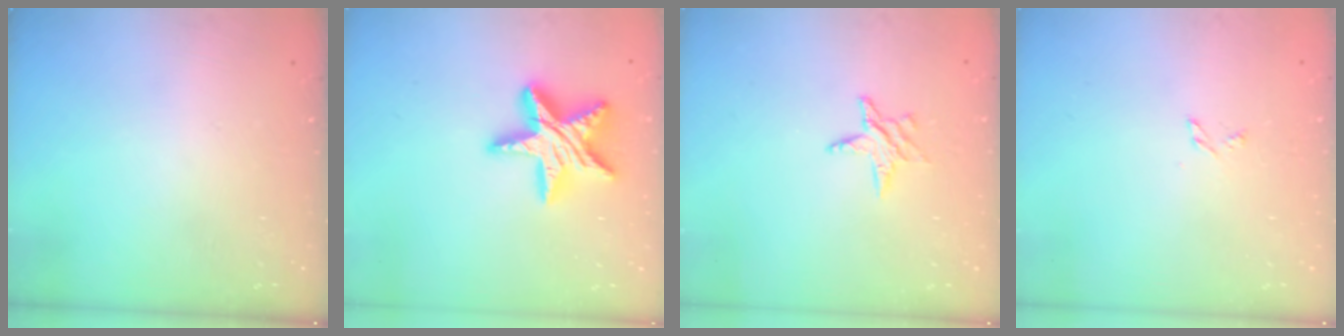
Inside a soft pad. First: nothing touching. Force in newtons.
{"total": 16.3, "press": 16.2, "slide": 1.1}
{"total": 5.3, "press": 5.3, "slide": 0.6}
{"total": 2.4, "press": 2.4, "slide": 0.2}